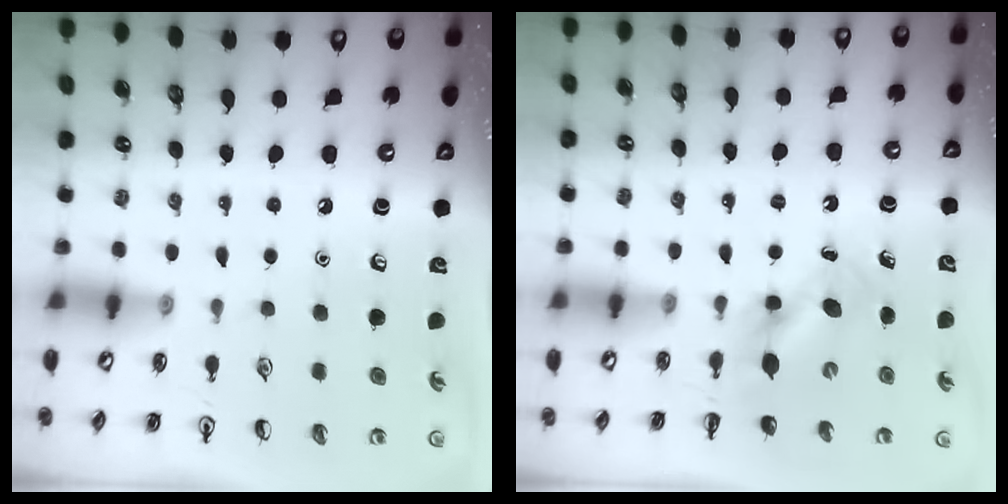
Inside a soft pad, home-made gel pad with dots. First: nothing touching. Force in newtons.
{"total": 5.6, "press": 5.6, "slide": 0.6}